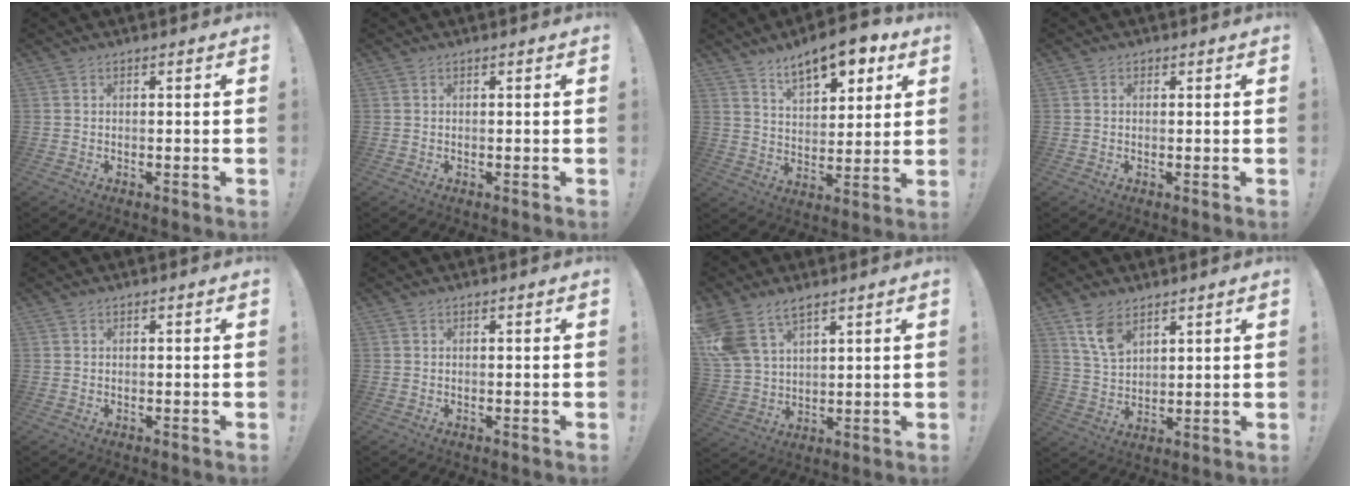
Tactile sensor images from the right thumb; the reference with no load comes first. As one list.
[{"total": 0.0}, {"total": 12.9, "force": [8.8, 5.6, 7.6], "torque": [-0.106, -0.050, 0.152]}, {"total": 0.8, "force": [0.3, 0.8, 0.2], "torque": [0.000, 0.001, 0.004]}, {"total": 0.0}, {"total": 0.0}, {"total": 10.2, "force": [7.1, 5.8, 4.4], "torque": [-0.104, -0.032, 0.147]}, {"total": 8.5, "force": [5.7, 4.5, 4.5], "torque": [-0.087, -0.021, 0.109]}]